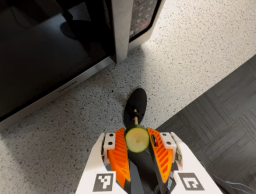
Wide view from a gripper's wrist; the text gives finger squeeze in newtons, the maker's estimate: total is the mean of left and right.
{"total": 8.4, "left": 8.0, "right": 8.9}